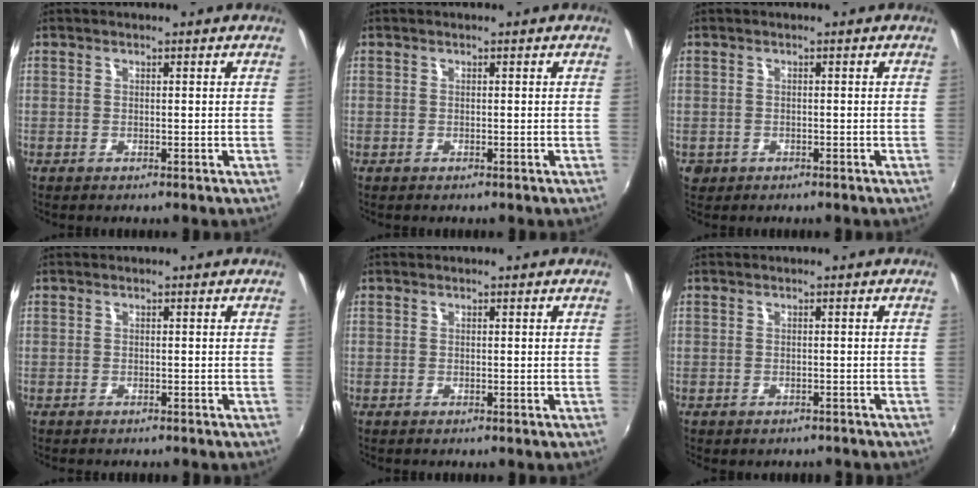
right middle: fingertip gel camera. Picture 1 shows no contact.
{"total": 0.0}
{"total": 2.3, "force": [-0.8, 2.0, 0.8], "torque": [-0.021, -0.005, -0.010]}
{"total": 0.9, "force": [-0.7, 0.4, 0.0], "torque": [-0.005, 0.001, -0.012]}
{"total": 0.0}
{"total": 2.5, "force": [-2.0, 1.2, 0.8], "torque": [-0.019, -0.009, -0.023]}